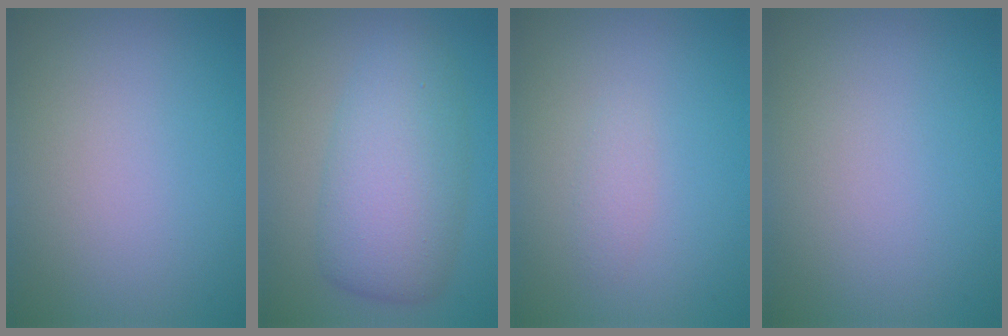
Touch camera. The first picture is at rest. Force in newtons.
{"total": 6.6, "press": 6.6, "slide": 0.0}
{"total": 0.9, "press": 0.9, "slide": 0.0}
{"total": 0.0}